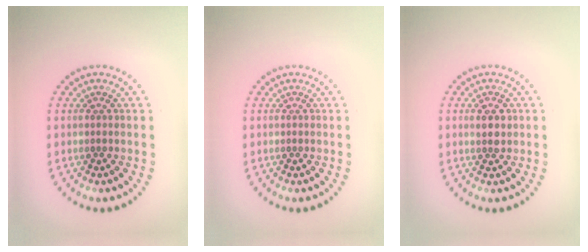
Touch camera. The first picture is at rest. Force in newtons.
{"total": 0.0}
{"total": 1.6, "press": 1.5, "slide": 0.3}